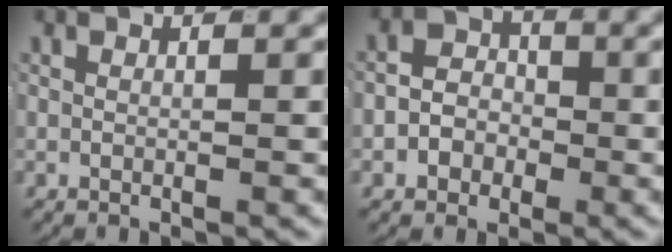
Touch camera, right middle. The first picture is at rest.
{"total": 3.8, "force": [-1.2, 3.4, 1.3], "torque": [-0.013, -0.004, -0.029]}